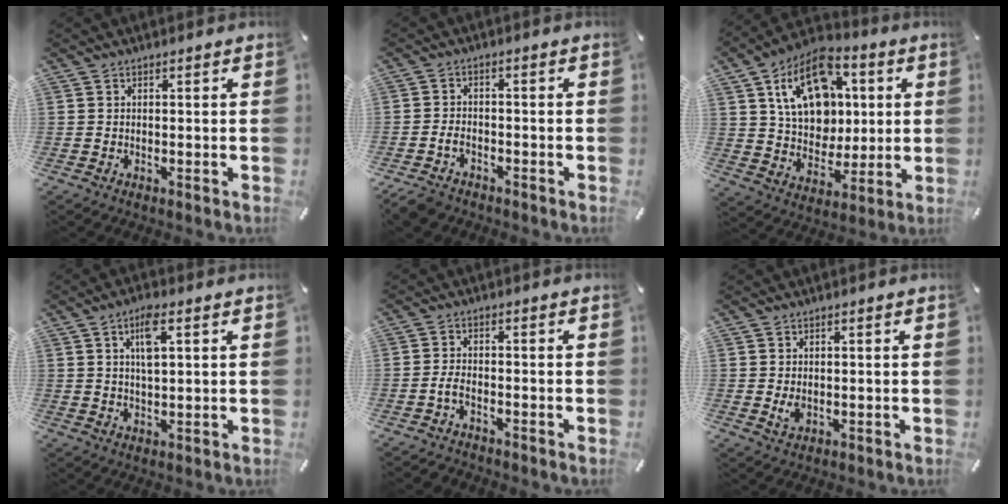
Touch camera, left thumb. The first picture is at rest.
{"total": 3.6, "force": [-2.5, 2.1, 1.5], "torque": [-0.039, 0.009, -0.050]}
{"total": 17.4, "force": [5.7, 13.4, 9.6], "torque": [-0.149, -0.012, 0.109]}
{"total": 6.4, "force": [2.5, 2.3, 5.4], "torque": [-0.106, 0.005, 0.040]}
{"total": 2.7, "force": [-1.9, 1.1, 1.6], "torque": [-0.042, 0.004, -0.039]}
{"total": 2.0, "force": [-0.1, 1.3, 1.5], "torque": [-0.042, -0.003, -0.005]}